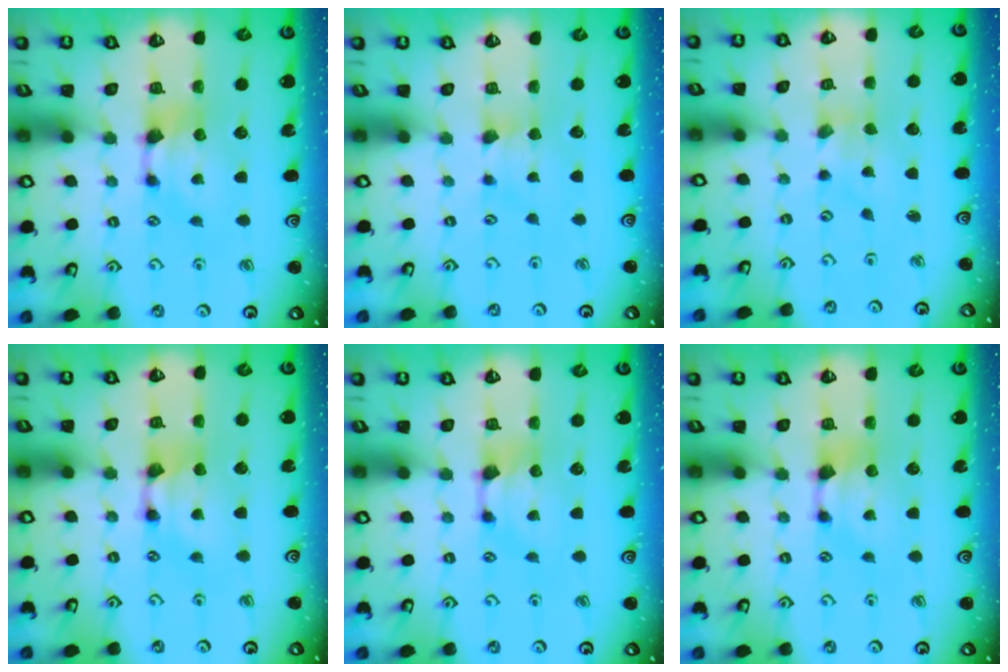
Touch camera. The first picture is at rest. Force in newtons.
{"total": 2.5, "press": 2.5, "slide": 0.5}
{"total": 2.6, "press": 2.4, "slide": 0.8}
{"total": 1.9, "press": 1.9, "slide": 0.2}
{"total": 0.0}
{"total": 0.0}